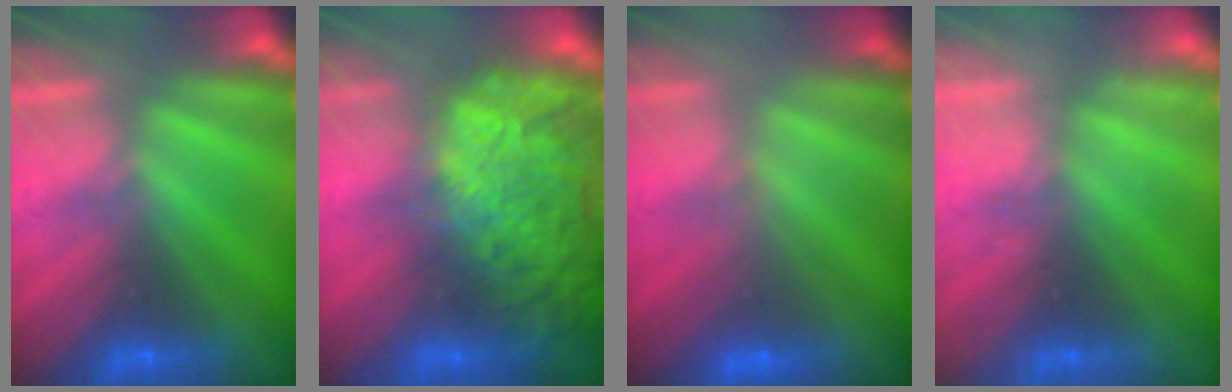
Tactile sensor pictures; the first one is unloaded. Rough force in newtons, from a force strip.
{"total": 10.8}
{"total": 2.3}
{"total": 2.2}